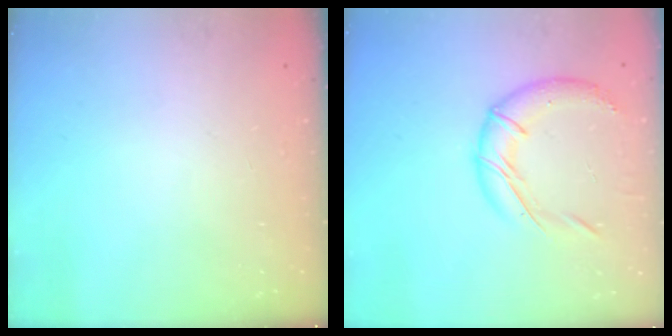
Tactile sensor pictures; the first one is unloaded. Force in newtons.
{"total": 14.2, "press": 14.1, "slide": 1.5}